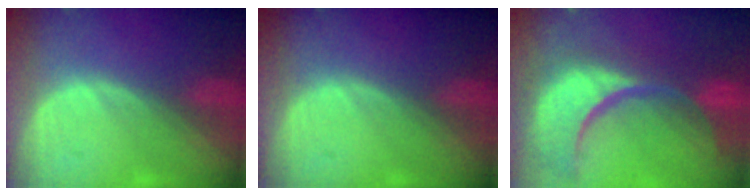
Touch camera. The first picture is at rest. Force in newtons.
{"total": 0.0}
{"total": 15.5, "press": 12.2, "slide": 9.6}